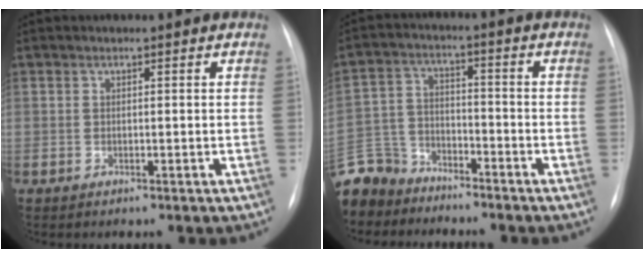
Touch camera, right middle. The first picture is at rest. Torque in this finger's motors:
{"motor_torque": [1.03, -1.11, 1.01, 0.19]}